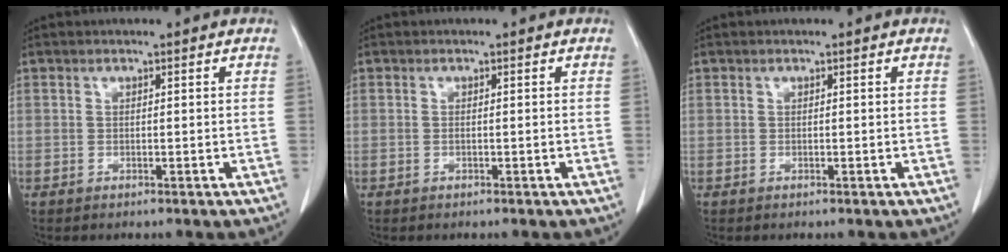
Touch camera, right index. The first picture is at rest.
{"total": 0.5, "force": [-0.1, 0.0, 0.5], "torque": [-0.012, -0.001, 0.000]}
{"total": 0.0}